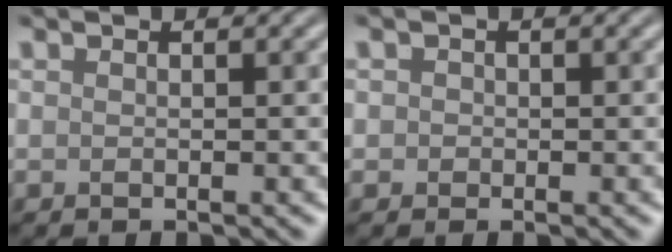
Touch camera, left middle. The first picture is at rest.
{"total": 1.6, "force": [0.6, 1.4, 0.5], "torque": [0.015, 0.013, -0.015]}